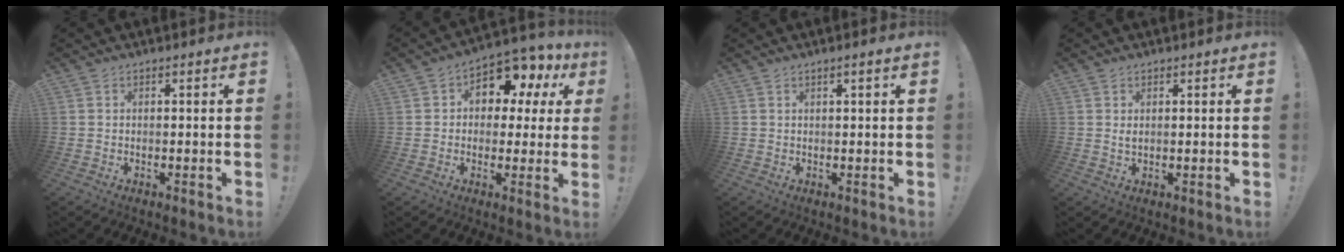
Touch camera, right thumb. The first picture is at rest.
{"total": 8.7, "force": [4.5, 5.5, 5.0], "torque": [-0.072, -0.034, 0.081]}
{"total": 1.5, "force": [0.7, -0.2, 1.3], "torque": [-0.020, -0.002, 0.009]}
{"total": 1.0, "force": [0.5, 0.4, 0.8], "torque": [-0.010, -0.003, 0.009]}